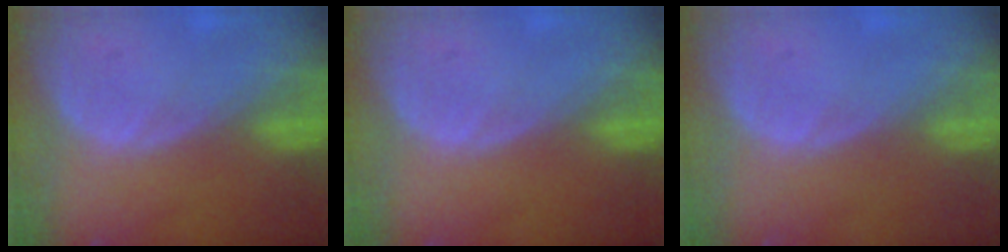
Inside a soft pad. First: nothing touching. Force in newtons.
{"total": 0.0}
{"total": 0.0}